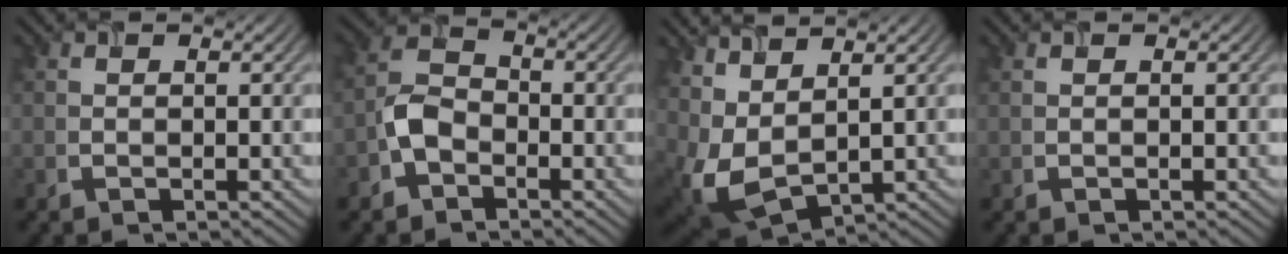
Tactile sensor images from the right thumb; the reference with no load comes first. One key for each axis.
{"total": 4.4, "fx": -2.2, "fy": 3.0, "fz": 2.3, "tx": -0.048, "ty": 0.006, "tz": -0.055}
{"total": 7.6, "fx": 3.2, "fy": 3.8, "fz": 5.7, "tx": -0.160, "ty": -0.009, "tz": 0.071}
{"total": 0.0}